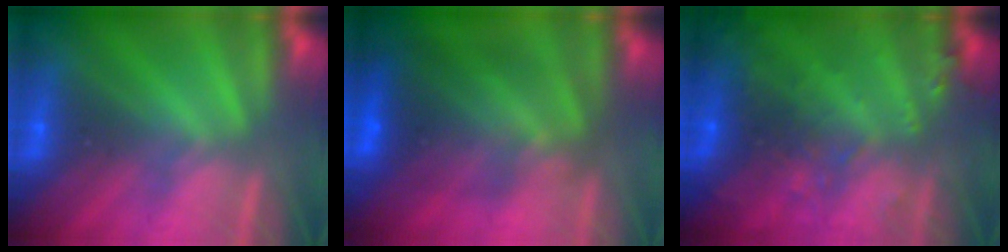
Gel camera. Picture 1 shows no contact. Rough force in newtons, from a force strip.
{"total": 5.9}
{"total": 7.8}